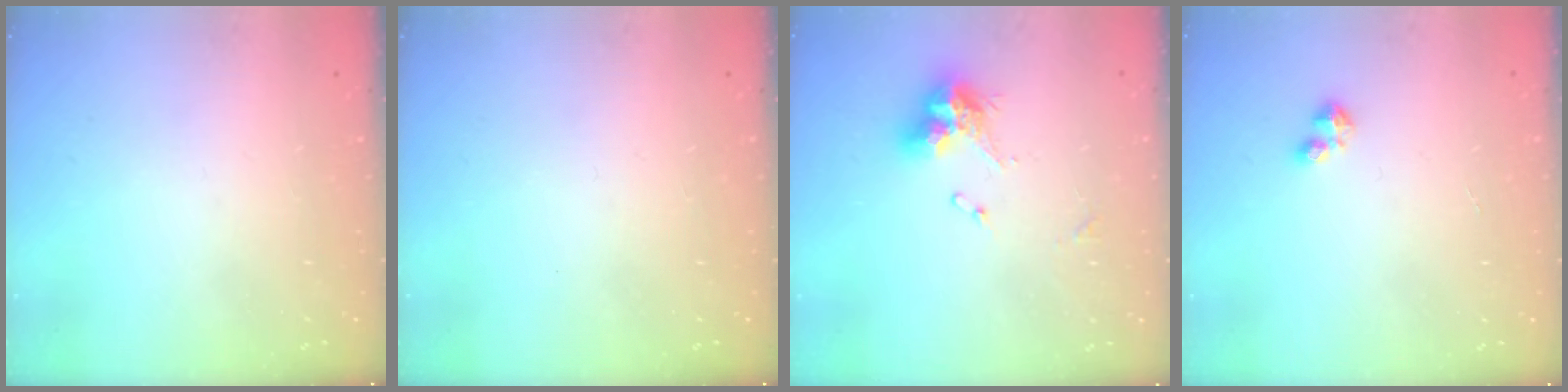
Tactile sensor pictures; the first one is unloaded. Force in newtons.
{"total": 0.0}
{"total": 9.9, "press": 9.8, "slide": 1.1}
{"total": 2.4, "press": 2.4, "slide": 0.4}